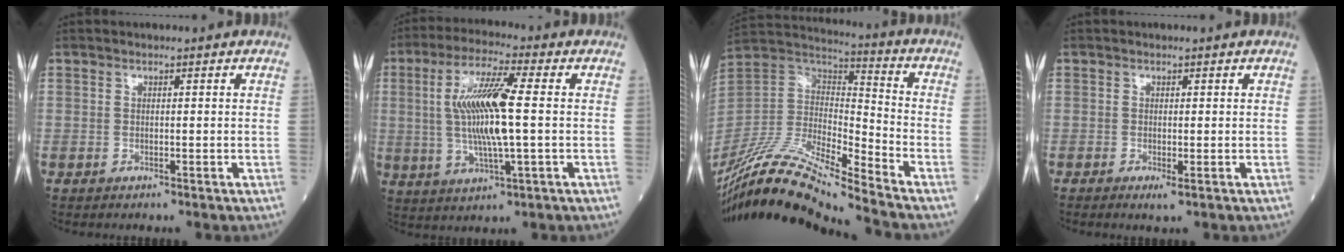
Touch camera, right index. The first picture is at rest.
{"total": 11.9, "force": [0.7, 1.4, 11.8], "torque": [-0.235, 0.005, 0.013]}
{"total": 19.0, "force": [-16.2, 0.0, 9.9], "torque": [-0.206, 0.005, -0.309]}
{"total": 1.2, "force": [-0.5, 0.2, 1.1], "torque": [-0.016, -0.003, -0.009]}